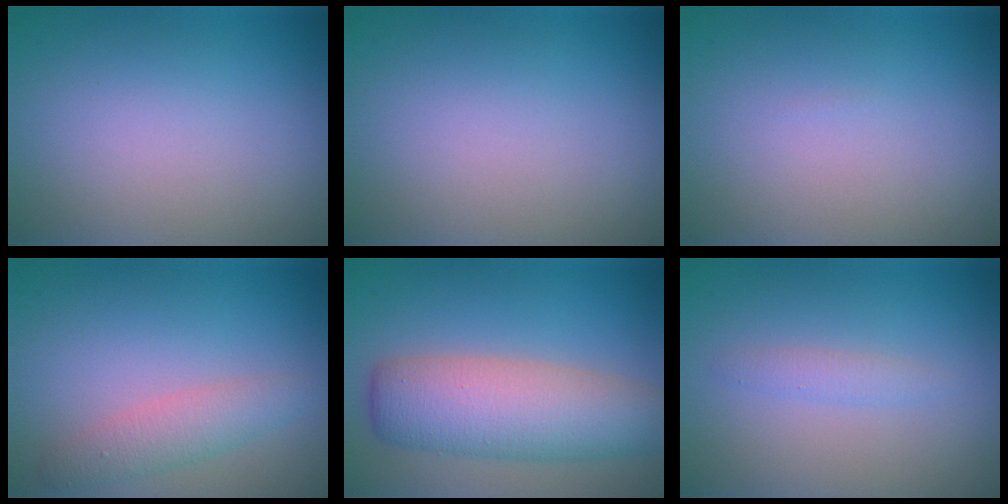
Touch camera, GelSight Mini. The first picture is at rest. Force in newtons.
{"total": 0.0}
{"total": 0.0}
{"total": 2.6, "press": 2.6, "slide": 0.2}
{"total": 7.6, "press": 7.6, "slide": 0.3}
{"total": 1.2, "press": 1.2, "slide": 0.1}